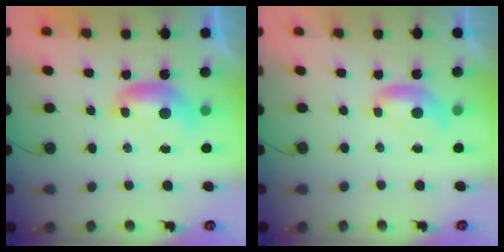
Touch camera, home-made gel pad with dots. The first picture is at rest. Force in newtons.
{"total": 0.7, "press": 0.3, "slide": 0.6}